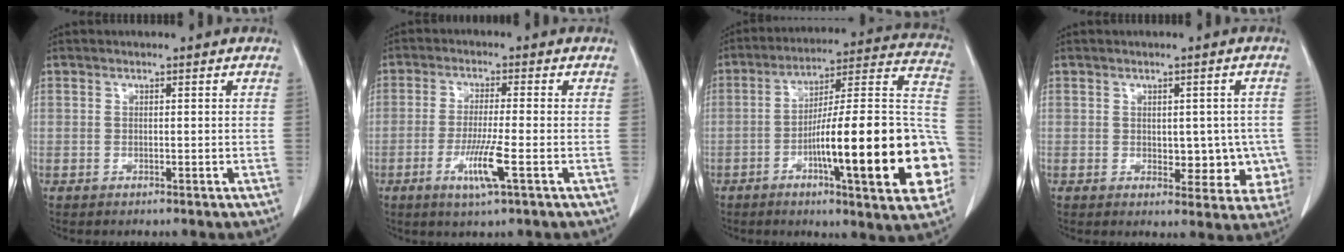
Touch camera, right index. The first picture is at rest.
{"total": 6.6, "force": [-2.6, -0.3, 6.0], "torque": [-0.117, -0.017, -0.049]}
{"total": 25.5, "force": [-7.1, 2.9, 24.3], "torque": [-0.280, 0.015, -0.103]}
{"total": 6.8, "force": [-0.8, 4.1, 5.4], "torque": [-0.044, 0.011, -0.002]}